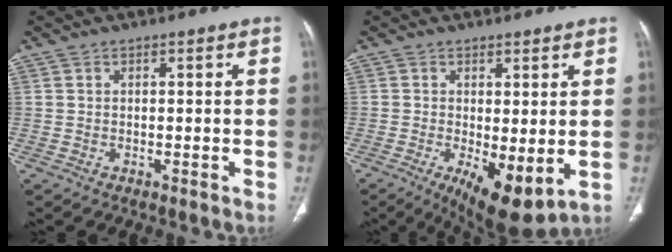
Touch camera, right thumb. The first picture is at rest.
{"total": 9.9, "force": [-2.0, 3.8, 9.0], "torque": [-0.137, -0.022, -0.018]}